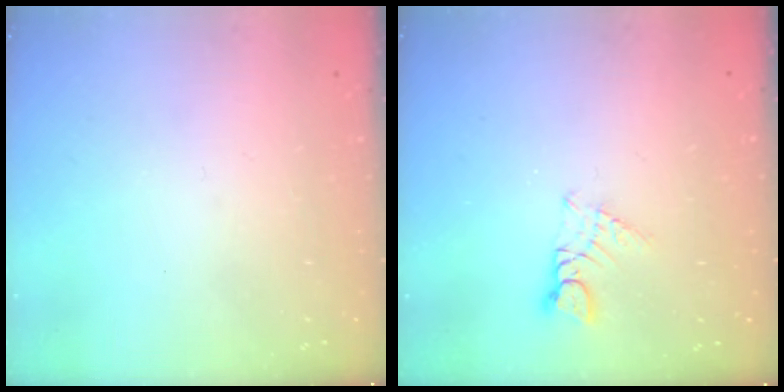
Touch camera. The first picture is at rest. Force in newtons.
{"total": 1.1, "press": 1.1, "slide": 0.1}